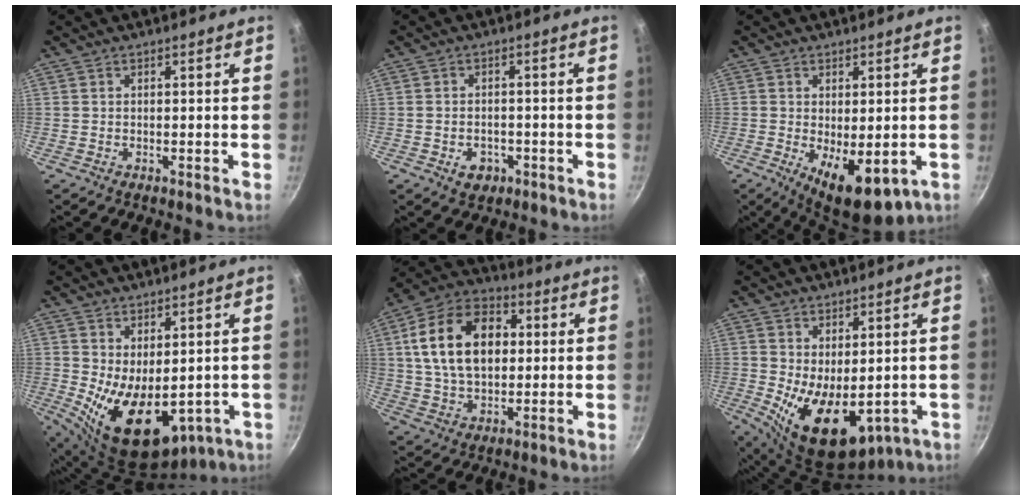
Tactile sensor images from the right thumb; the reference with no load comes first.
{"total": 4.1, "force": [-1.7, 3.1, 2.1], "torque": [-0.025, 0.014, -0.018]}
{"total": 9.8, "force": [-1.9, 4.5, 8.5], "torque": [-0.109, -0.013, -0.014]}
{"total": 13.5, "force": [-0.7, 8.0, 10.9], "torque": [-0.151, -0.033, 0.018]}
{"total": 18.2, "force": [3.0, 12.2, 13.2], "torque": [-0.204, 0.016, 0.041]}
{"total": 12.4, "force": [-0.8, 7.2, 10.1], "torque": [-0.138, -0.030, 0.012]}